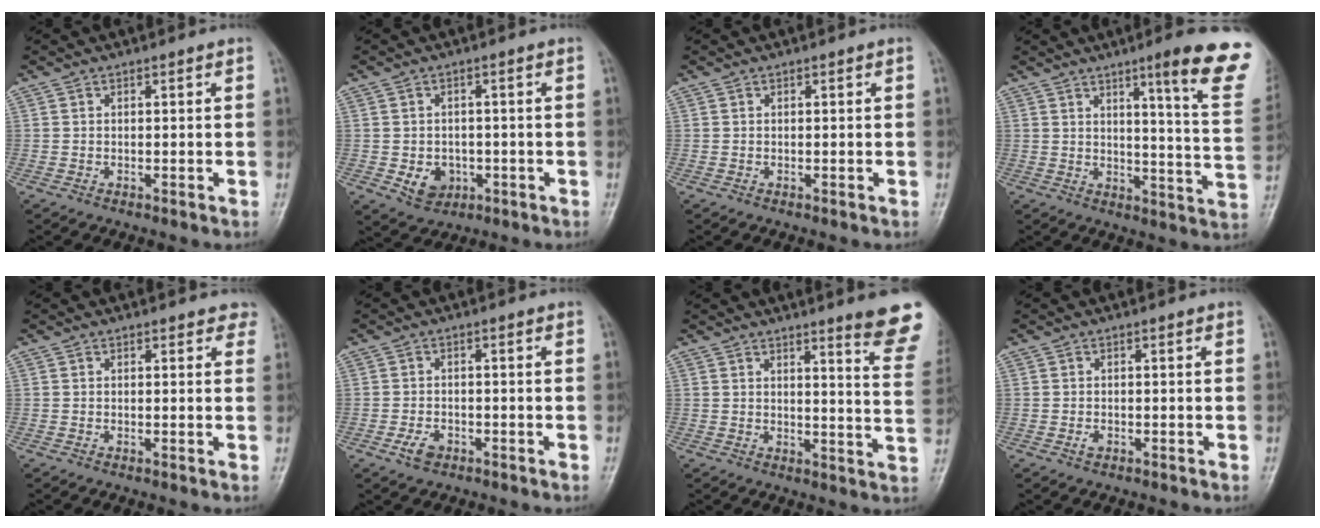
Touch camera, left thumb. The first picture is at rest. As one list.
[{"total": 5.1, "force": [-1.3, 4.2, 2.6], "torque": [-0.021, 0.004, -0.009]}, {"total": 0.0}, {"total": 16.6, "force": [9.5, 1.3, 13.5], "torque": [-0.151, -0.053, 0.116]}, {"total": 2.5, "force": [2.0, 1.2, 0.7], "torque": [0.018, -0.006, 0.008]}, {"total": 2.8, "force": [-1.5, 1.8, 1.6], "torque": [-0.031, 0.004, -0.024]}, {"total": 11.8, "force": [8.8, 0.7, 7.9], "torque": [-0.073, -0.065, 0.093]}, {"total": 0.9, "force": [-0.3, 0.6, 0.6], "torque": [-0.009, 0.000, -0.005]}]